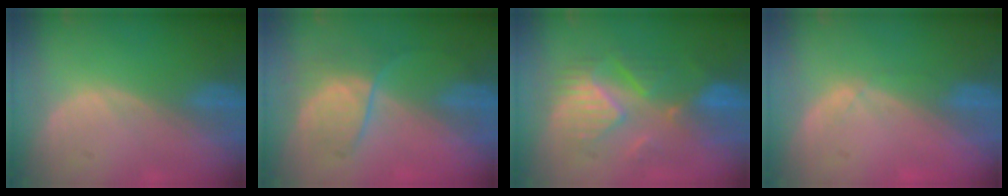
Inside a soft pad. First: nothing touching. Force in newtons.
{"total": 6.3, "press": 6.0, "slide": 2.0}
{"total": 8.6, "press": 8.6, "slide": 0.3}
{"total": 1.4, "press": 1.3, "slide": 0.5}